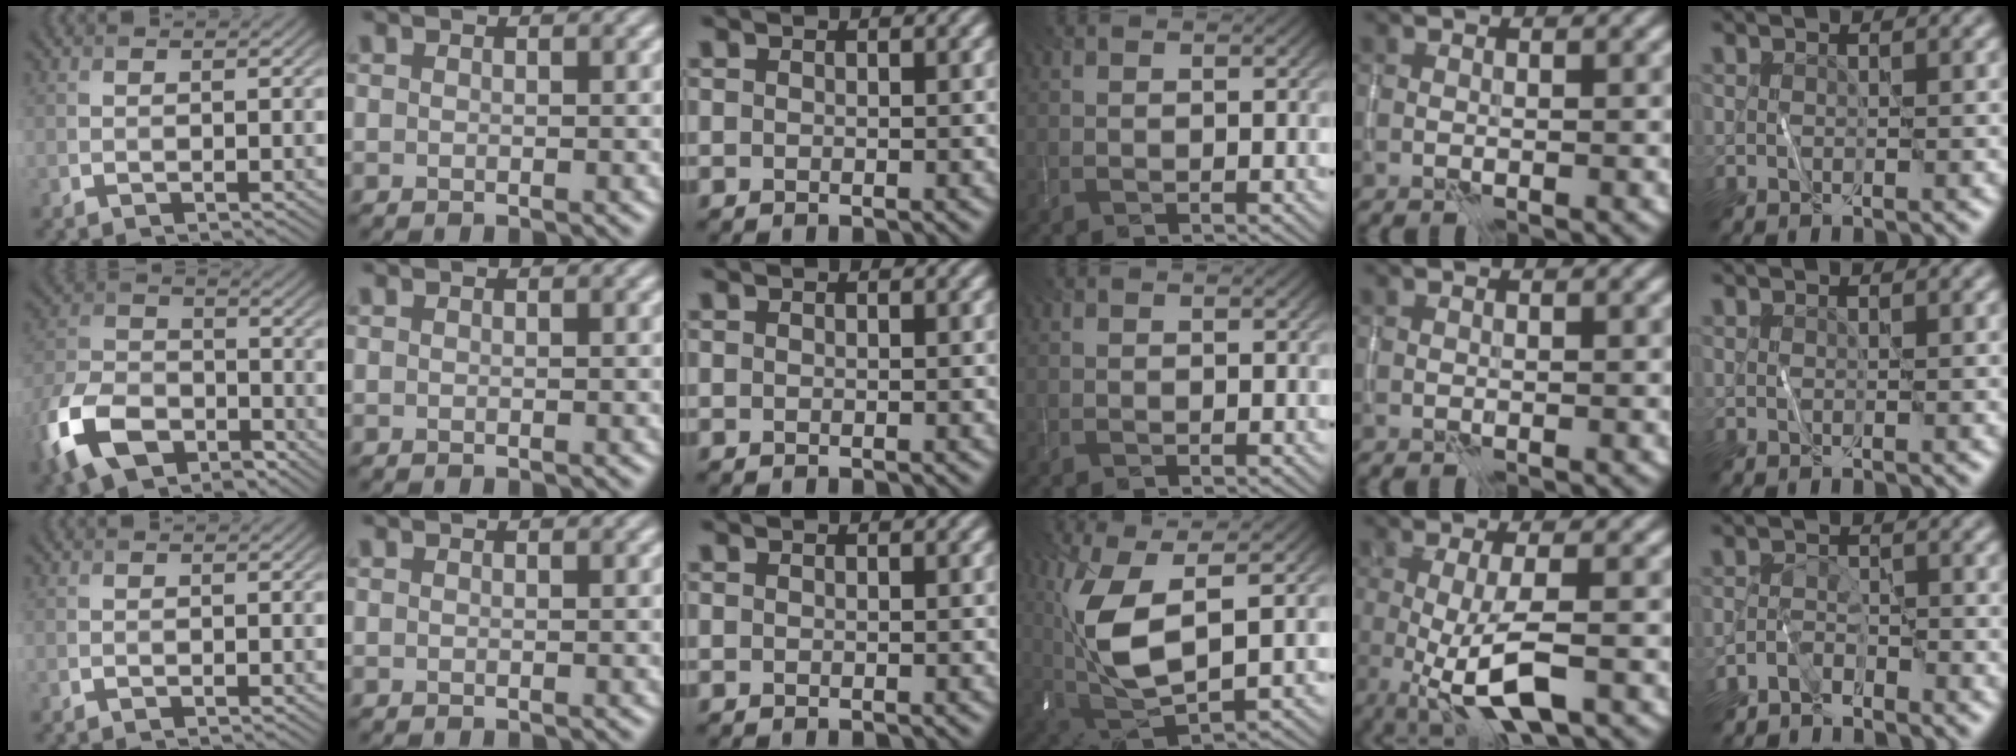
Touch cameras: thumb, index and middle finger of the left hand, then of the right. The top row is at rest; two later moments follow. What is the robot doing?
{"motion": "wipe", "object": "whiteboard"}